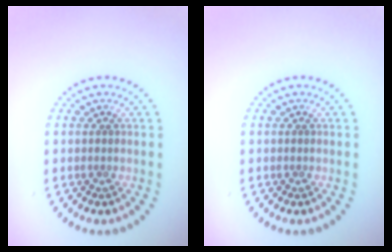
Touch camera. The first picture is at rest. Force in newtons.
{"total": 0.0}